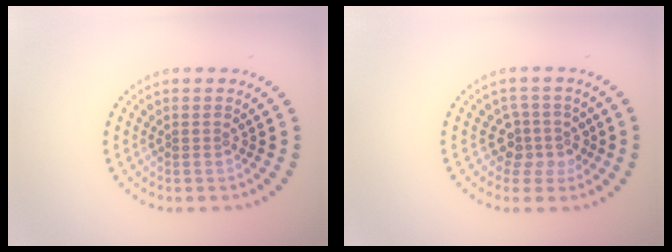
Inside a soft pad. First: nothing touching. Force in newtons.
{"total": 2.5, "press": 1.9, "slide": 1.7}